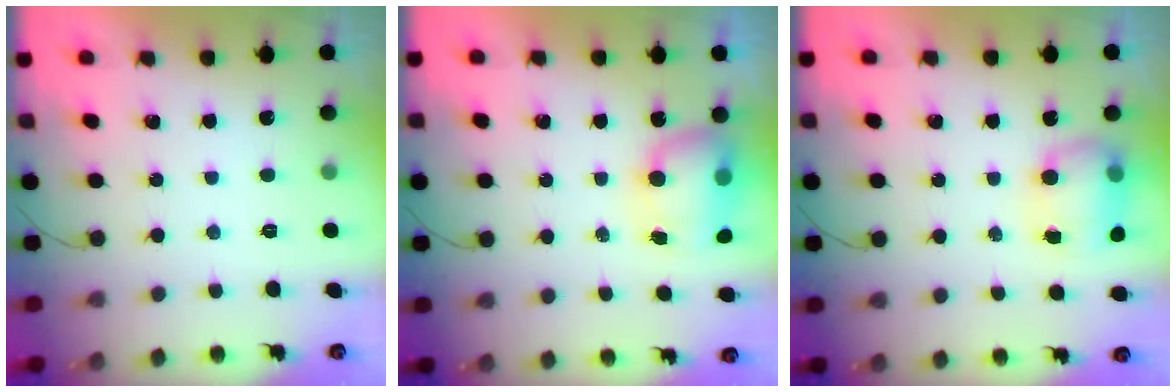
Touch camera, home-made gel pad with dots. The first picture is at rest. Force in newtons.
{"total": 7.6, "press": 7.5, "slide": 1.0}
{"total": 8.0, "press": 8.0, "slide": 0.6}